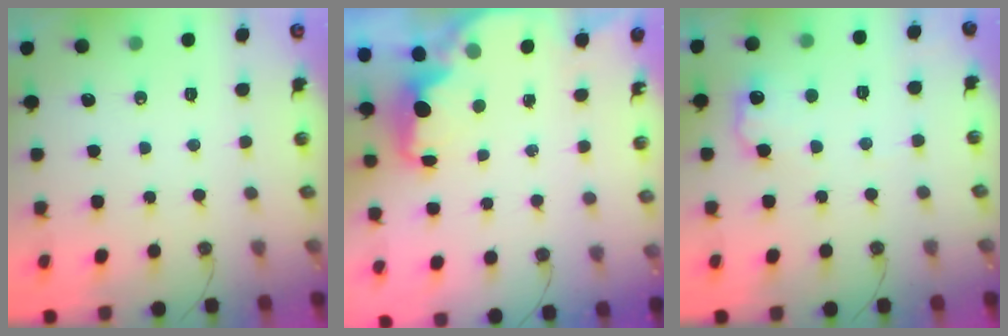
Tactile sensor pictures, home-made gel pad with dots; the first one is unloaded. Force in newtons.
{"total": 2.5, "press": 2.4, "slide": 0.8}
{"total": 9.6, "press": 9.6, "slide": 0.4}